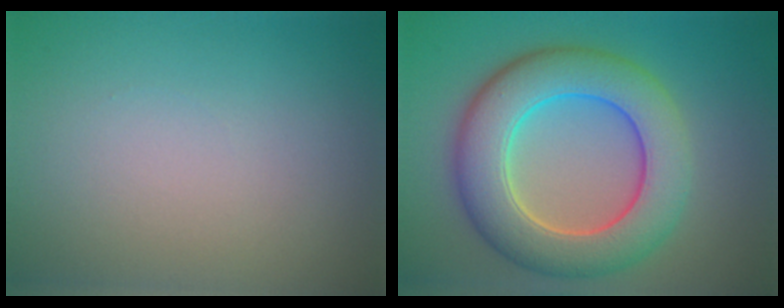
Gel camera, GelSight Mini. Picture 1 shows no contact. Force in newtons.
{"total": 9.1, "press": 9.1, "slide": 0.4}